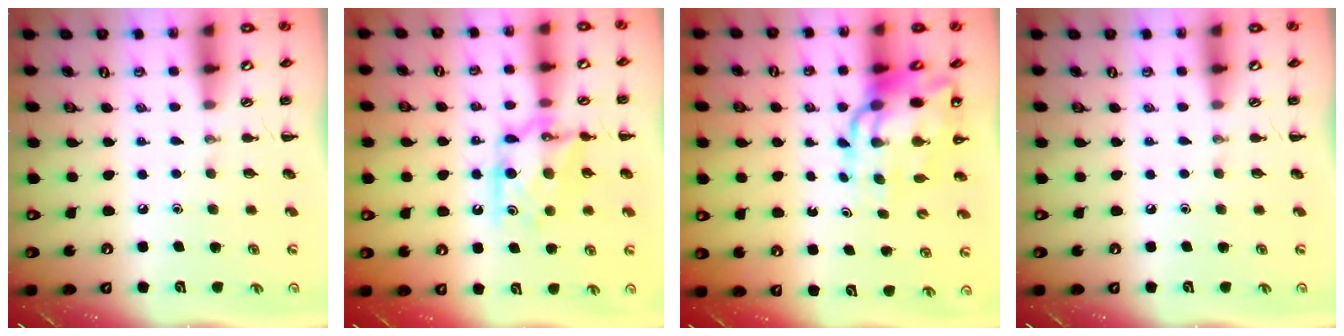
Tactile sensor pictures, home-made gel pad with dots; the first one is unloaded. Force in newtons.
{"total": 11.5, "press": 11.5, "slide": 0.5}
{"total": 12.5, "press": 11.9, "slide": 3.8}
{"total": 0.0}